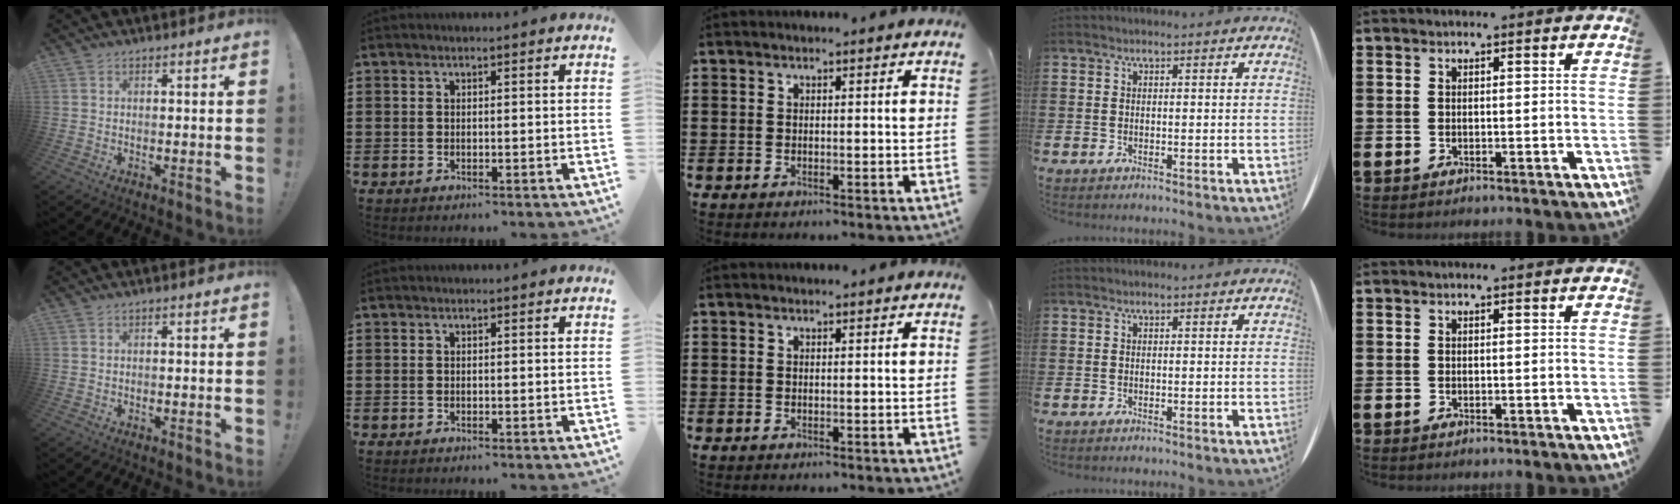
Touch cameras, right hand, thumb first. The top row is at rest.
{}